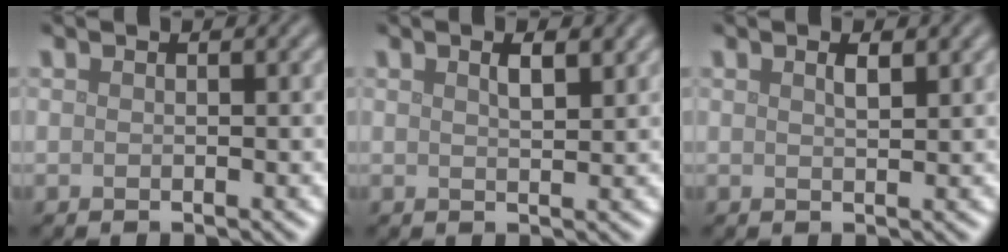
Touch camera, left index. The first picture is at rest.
{"total": 1.8, "force": [1.1, 0.5, 1.3], "torque": [-0.020, 0.003, 0.018]}
{"total": 1.2, "force": [0.8, 0.3, 0.9], "torque": [-0.016, 0.002, 0.013]}